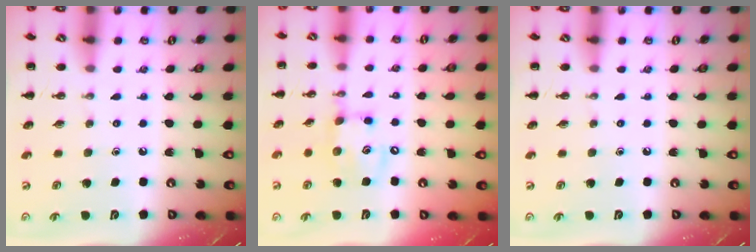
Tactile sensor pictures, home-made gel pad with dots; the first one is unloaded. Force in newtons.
{"total": 10.5, "press": 10.4, "slide": 1.6}
{"total": 0.0}